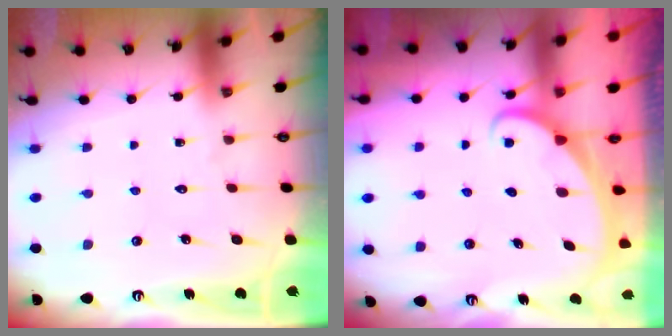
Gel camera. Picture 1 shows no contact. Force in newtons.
{"total": 1.9, "press": 1.9, "slide": 0.1}